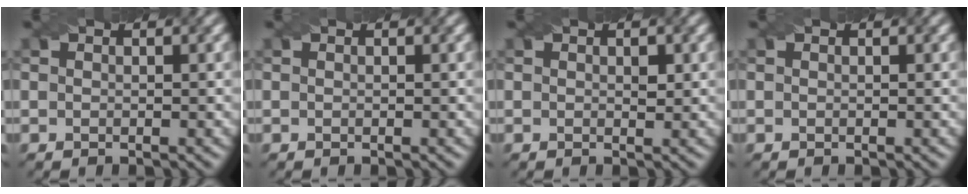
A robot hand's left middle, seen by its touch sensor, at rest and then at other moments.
{"total": 0.0}
{"total": 0.8, "force": [0.2, 0.5, 0.7], "torque": [-0.006, -0.003, 0.005]}
{"total": 0.0}